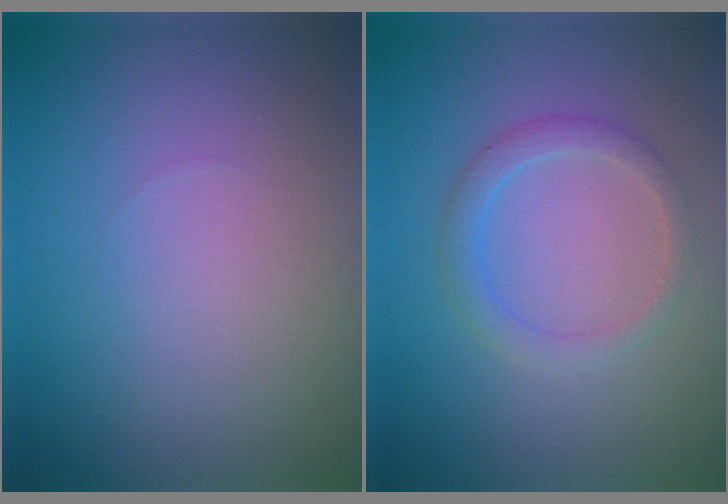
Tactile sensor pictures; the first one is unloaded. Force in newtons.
{"total": 2.1, "press": 2.1, "slide": 0.1}